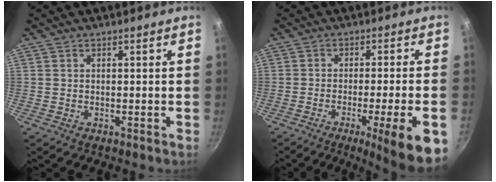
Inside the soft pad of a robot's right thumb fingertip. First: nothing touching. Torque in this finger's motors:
{"motor_torque": [0.23, 0.69, 1.18, -1.23, 0.06]}